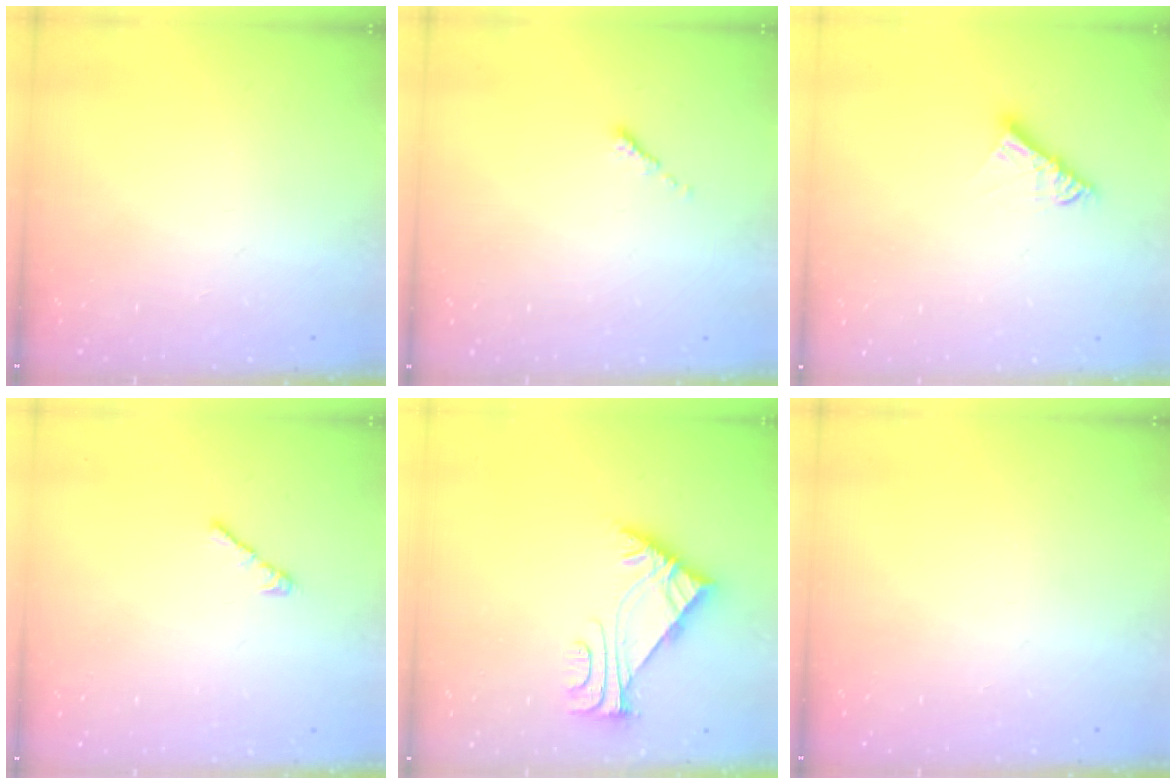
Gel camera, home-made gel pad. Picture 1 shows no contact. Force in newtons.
{"total": 0.6, "press": 0.5, "slide": 0.2}
{"total": 5.7, "press": 5.7, "slide": 0.4}
{"total": 3.0, "press": 2.9, "slide": 0.8}
{"total": 6.0, "press": 5.9, "slide": 1.0}
{"total": 0.0}